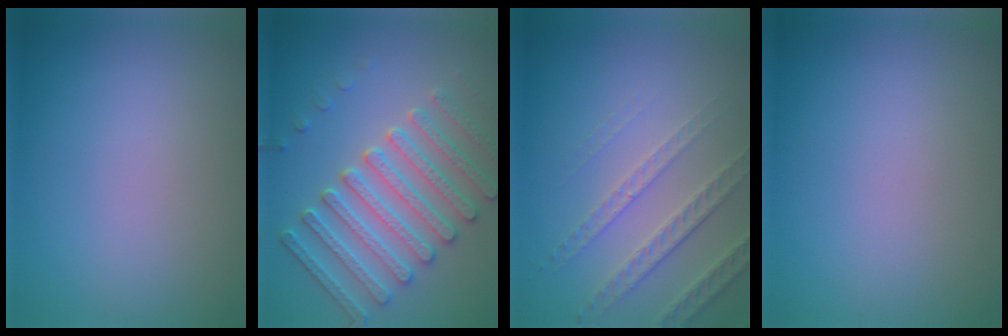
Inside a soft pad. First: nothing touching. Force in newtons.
{"total": 5.1, "press": 4.9, "slide": 1.3}
{"total": 3.3, "press": 2.8, "slide": 1.7}
{"total": 0.0}